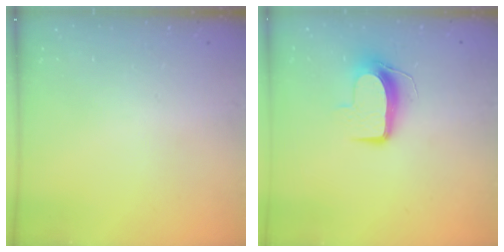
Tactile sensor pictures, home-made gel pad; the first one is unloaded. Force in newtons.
{"total": 9.8, "press": 9.8, "slide": 0.3}